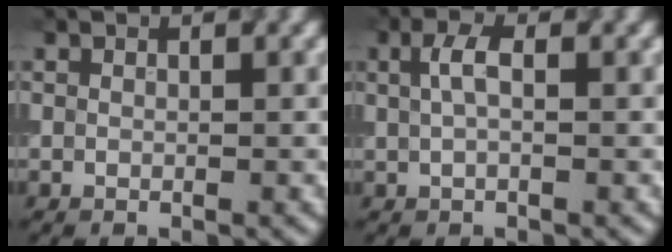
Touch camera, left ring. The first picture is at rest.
{"total": 2.1, "force": [0.6, 0.9, 1.9], "torque": [-0.042, 0.005, 0.010]}